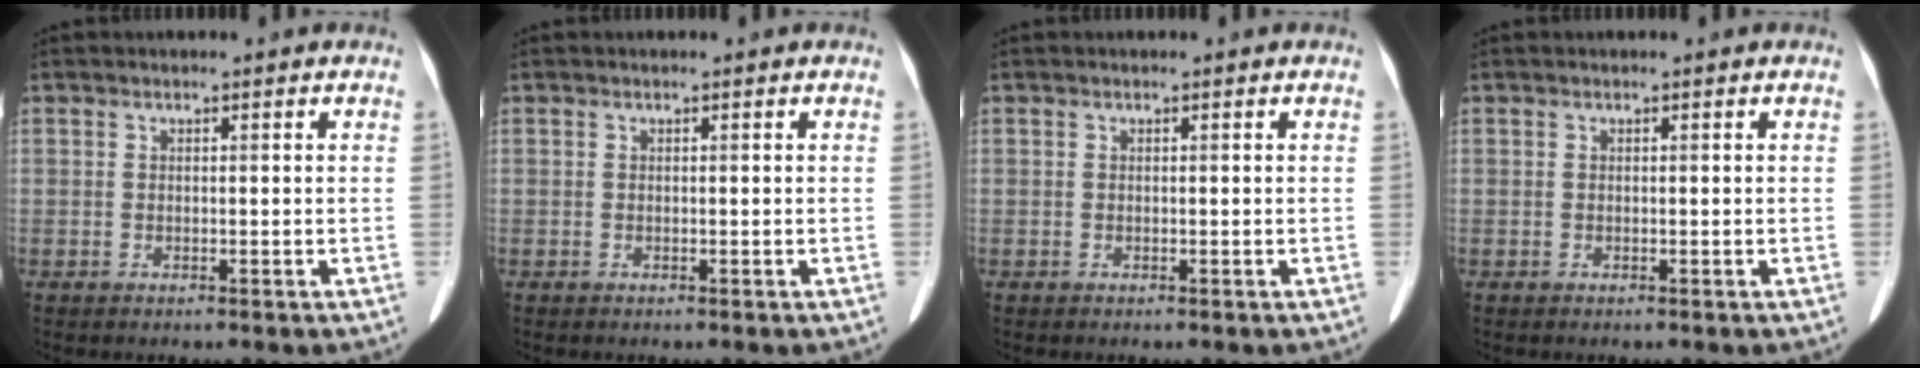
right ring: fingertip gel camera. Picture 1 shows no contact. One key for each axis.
{"total": 0.0}
{"total": 0.0}
{"total": 0.0}